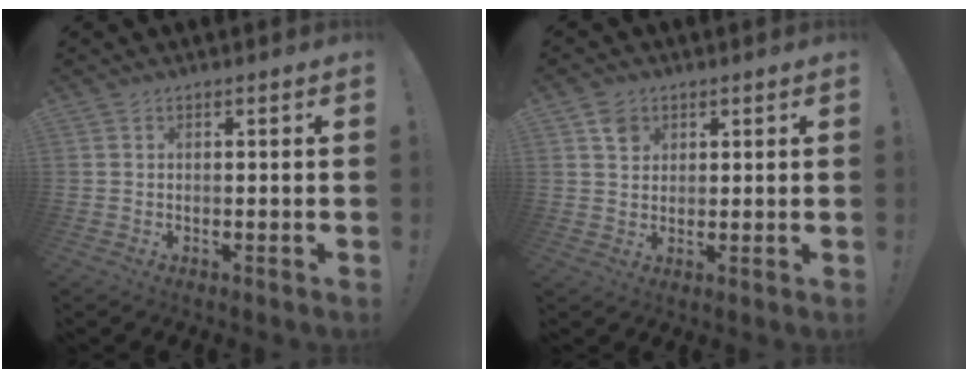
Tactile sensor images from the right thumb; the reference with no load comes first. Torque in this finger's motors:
{"motor_torque": [0.09, 0.55, 0.12, -0.08, 0.02]}